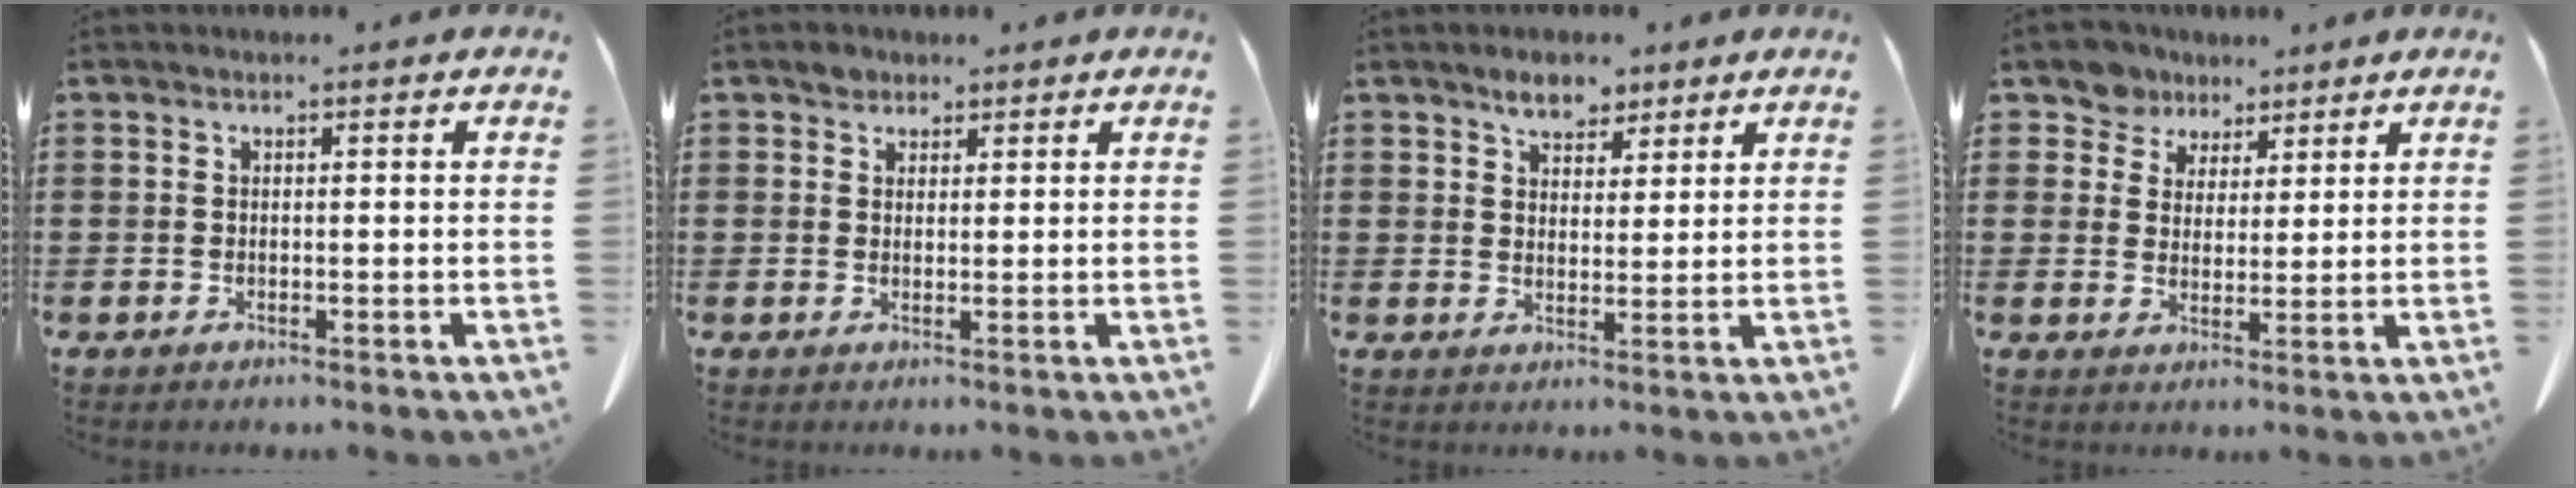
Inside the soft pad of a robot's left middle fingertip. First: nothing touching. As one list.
[{"total": 1.9, "force": [1.6, 1.1, 0.2], "torque": [-0.001, 0.001, 0.030]}, {"total": 4.5, "force": [3.7, 2.2, 1.4], "torque": [-0.030, -0.002, 0.069]}, {"total": 5.4, "force": [4.2, 3.4, 0.5], "torque": [-0.039, -0.004, 0.079]}]